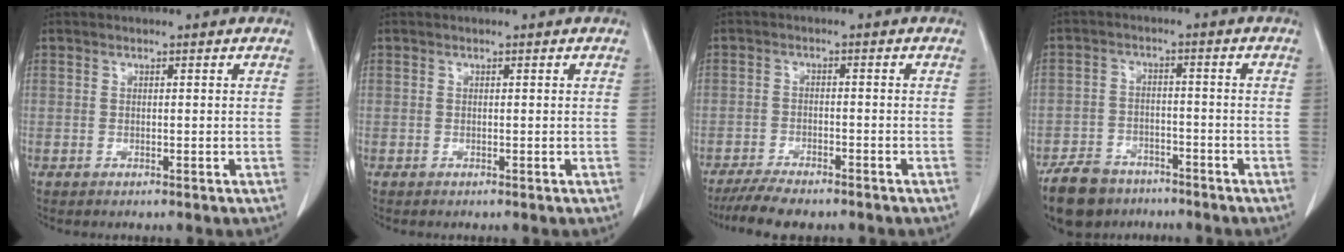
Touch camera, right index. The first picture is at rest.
{"total": 0.0}
{"total": 7.8, "force": [-6.6, 1.6, 3.8], "torque": [-0.058, -0.013, -0.106]}
{"total": 8.8, "force": [-6.8, 4.9, 2.7], "torque": [-0.060, -0.004, -0.110]}